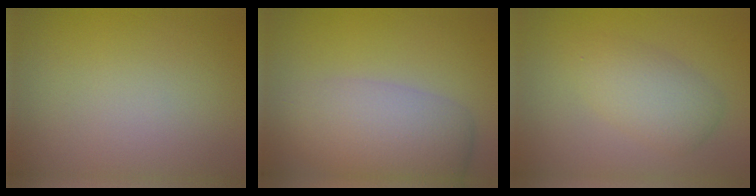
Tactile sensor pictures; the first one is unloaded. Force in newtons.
{"total": 6.6, "press": 6.6, "slide": 0.3}
{"total": 3.6, "press": 3.6, "slide": 0.1}